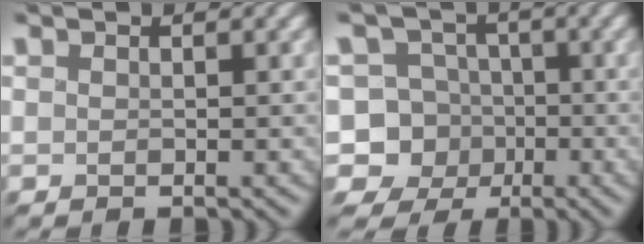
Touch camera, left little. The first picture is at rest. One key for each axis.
{"total": 8.5, "fx": -3.0, "fy": 7.6, "fz": 2.3, "tx": -0.019, "ty": 0.021, "tz": -0.088}